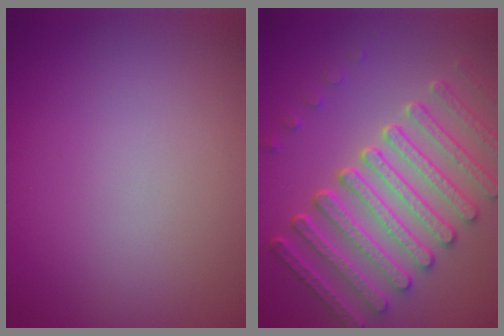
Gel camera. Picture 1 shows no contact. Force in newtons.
{"total": 7.9, "press": 6.1, "slide": 5.0}